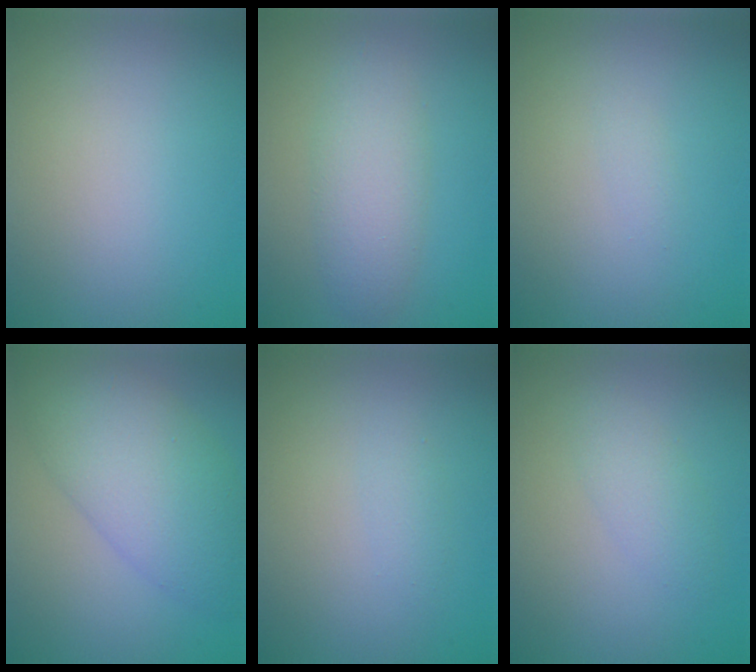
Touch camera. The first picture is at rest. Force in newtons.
{"total": 3.8, "press": 3.8, "slide": 0.1}
{"total": 0.6, "press": 0.6, "slide": 0.0}
{"total": 8.1, "press": 8.1, "slide": 0.1}
{"total": 1.1, "press": 1.1, "slide": 0.1}
{"total": 2.1, "press": 2.1, "slide": 0.1}